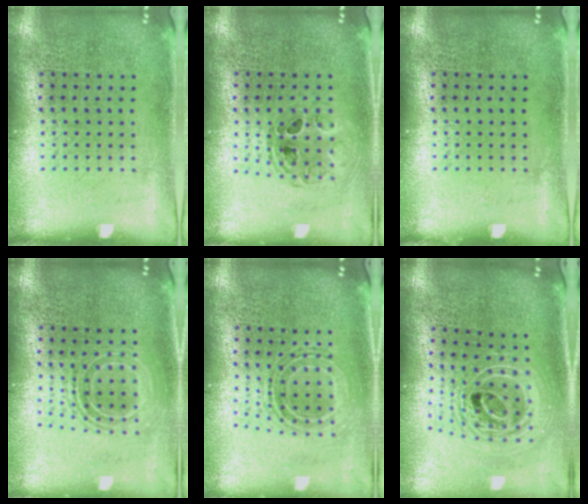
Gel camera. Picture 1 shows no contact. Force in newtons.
{"total": 0.8, "press": 0.8, "slide": 0.1}
{"total": 0.0}
{"total": 1.6, "press": 1.2, "slide": 1.0}
{"total": 0.8, "press": 0.8, "slide": 0.1}
{"total": 2.5, "press": 1.9, "slide": 1.7}